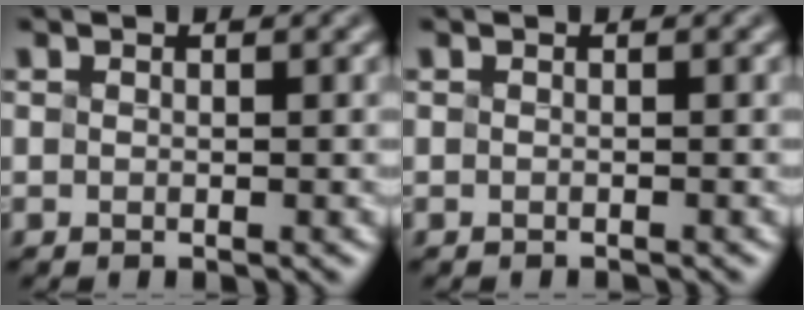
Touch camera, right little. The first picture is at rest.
{"total": 0.7, "force": [-0.7, 0.0, 0.2], "torque": [0.005, -0.009, -0.014]}